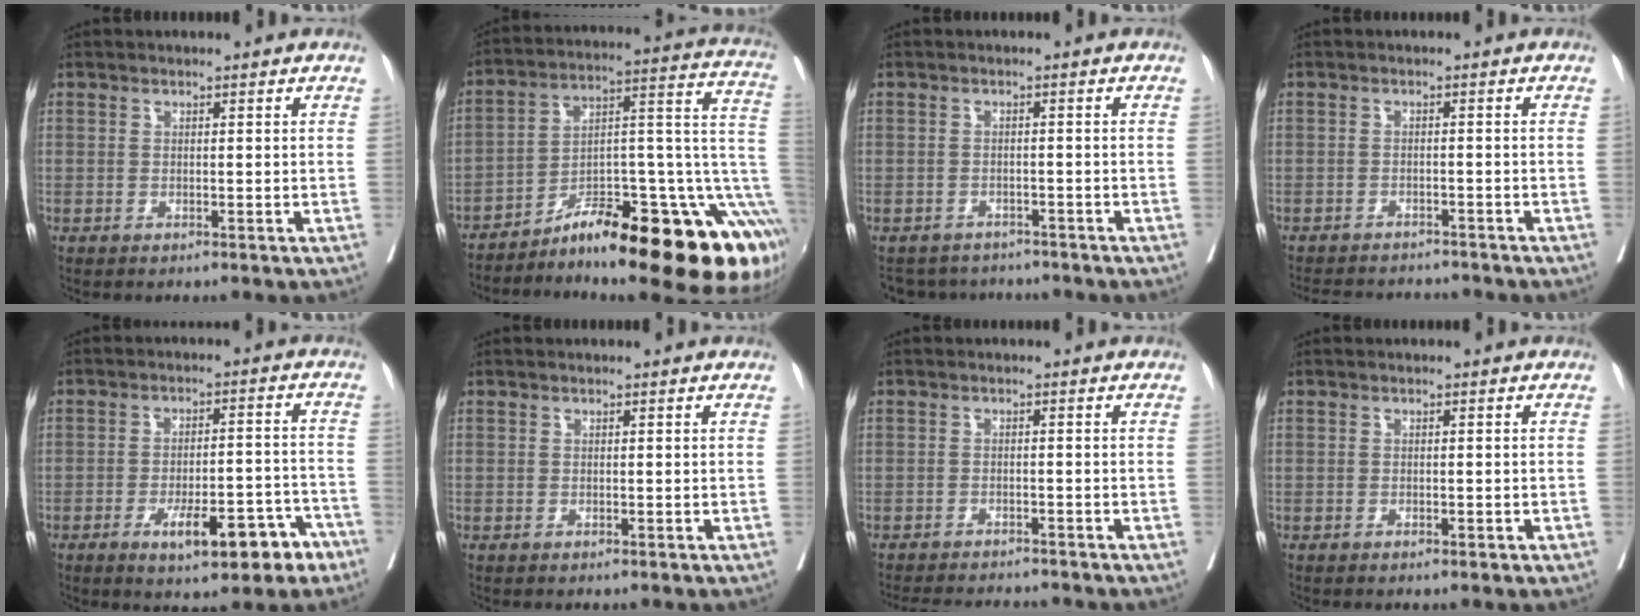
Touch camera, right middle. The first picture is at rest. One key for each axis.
{"total": 26.0, "fx": -14.7, "fy": 5.0, "fz": 20.9, "tx": -0.175, "ty": 0.033, "tz": -0.216}
{"total": 6.4, "fx": -6.0, "fy": 2.0, "fz": 0.3, "tx": 0.000, "ty": 0.007, "tz": -0.081}
{"total": 9.0, "fx": -8.5, "fy": 2.0, "fz": 2.2, "tx": -0.037, "ty": 0.004, "tz": -0.114}
{"total": 10.2, "fx": -5.8, "fy": 2.9, "fz": 7.9, "tx": -0.108, "ty": 0.013, "tz": -0.076}
{"total": 0.0}
{"total": 8.1, "fx": -7.7, "fy": 0.9, "fz": 2.3, "tx": -0.030, "ty": -0.004, "tz": -0.110}
{"total": 1.1, "fx": -0.7, "fy": 0.5, "fz": 0.7, "tx": -0.013, "ty": -0.001, "tz": -0.008}